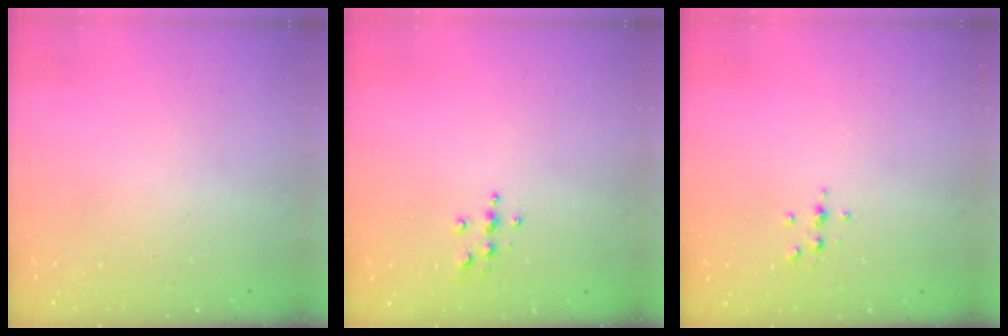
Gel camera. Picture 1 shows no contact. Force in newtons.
{"total": 4.0, "press": 3.9, "slide": 0.4}
{"total": 2.4, "press": 2.4, "slide": 0.3}